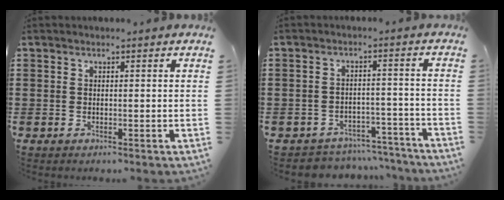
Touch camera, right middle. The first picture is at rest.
{"total": 4.3, "force": [-4.2, 0.8, 0.4], "torque": [-0.010, 0.008, -0.089]}